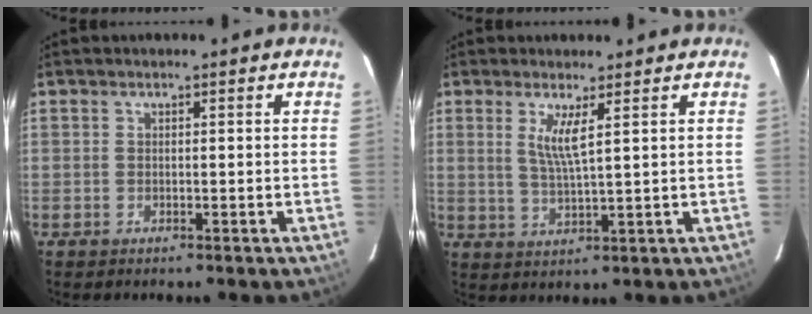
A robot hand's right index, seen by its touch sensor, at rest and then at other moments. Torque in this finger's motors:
{"motor_torque": [-0.01, -0.02, 0.12, 0.08]}